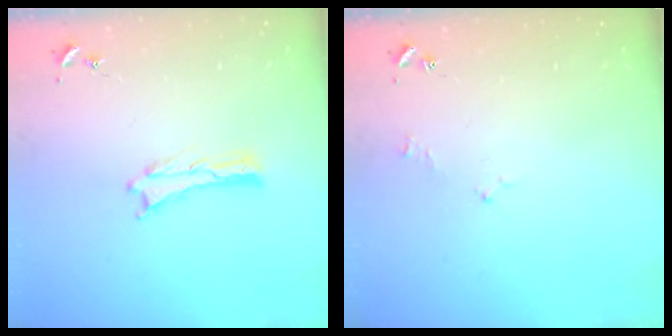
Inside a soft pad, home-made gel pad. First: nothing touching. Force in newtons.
{"total": 1.6, "press": 1.5, "slide": 0.3}